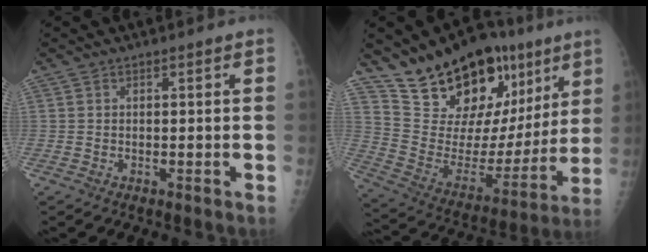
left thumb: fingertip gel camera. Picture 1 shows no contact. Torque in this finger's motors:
{"motor_torque": [1.73, 1.71, 1.14, -1.63, 0.06]}